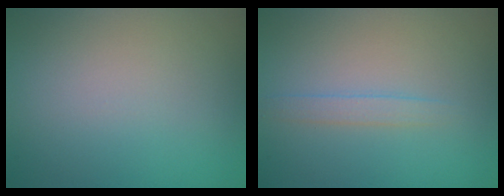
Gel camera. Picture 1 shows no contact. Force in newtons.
{"total": 1.2, "press": 1.2, "slide": 0.1}